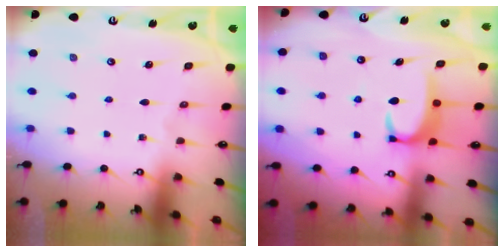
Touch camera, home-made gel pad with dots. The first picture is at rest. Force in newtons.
{"total": 3.4, "press": 3.3, "slide": 0.6}